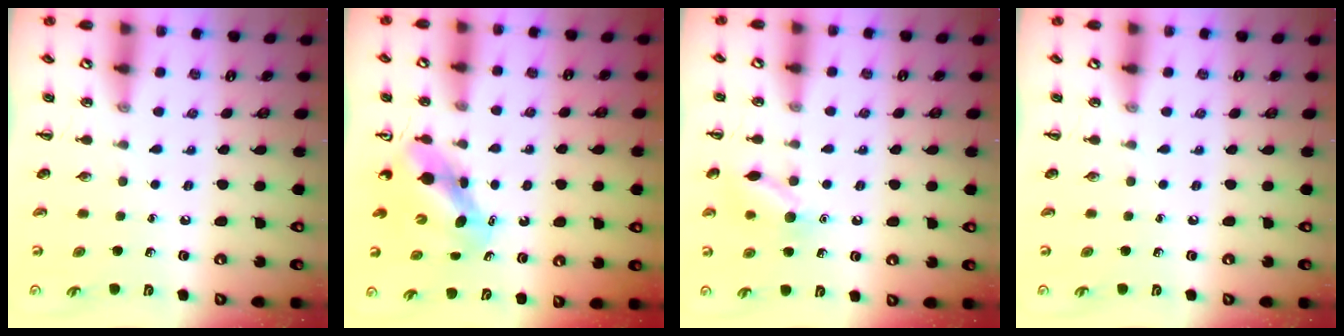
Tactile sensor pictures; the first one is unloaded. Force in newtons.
{"total": 5.3, "press": 5.3, "slide": 0.9}
{"total": 9.8, "press": 9.8, "slide": 0.5}
{"total": 0.0}